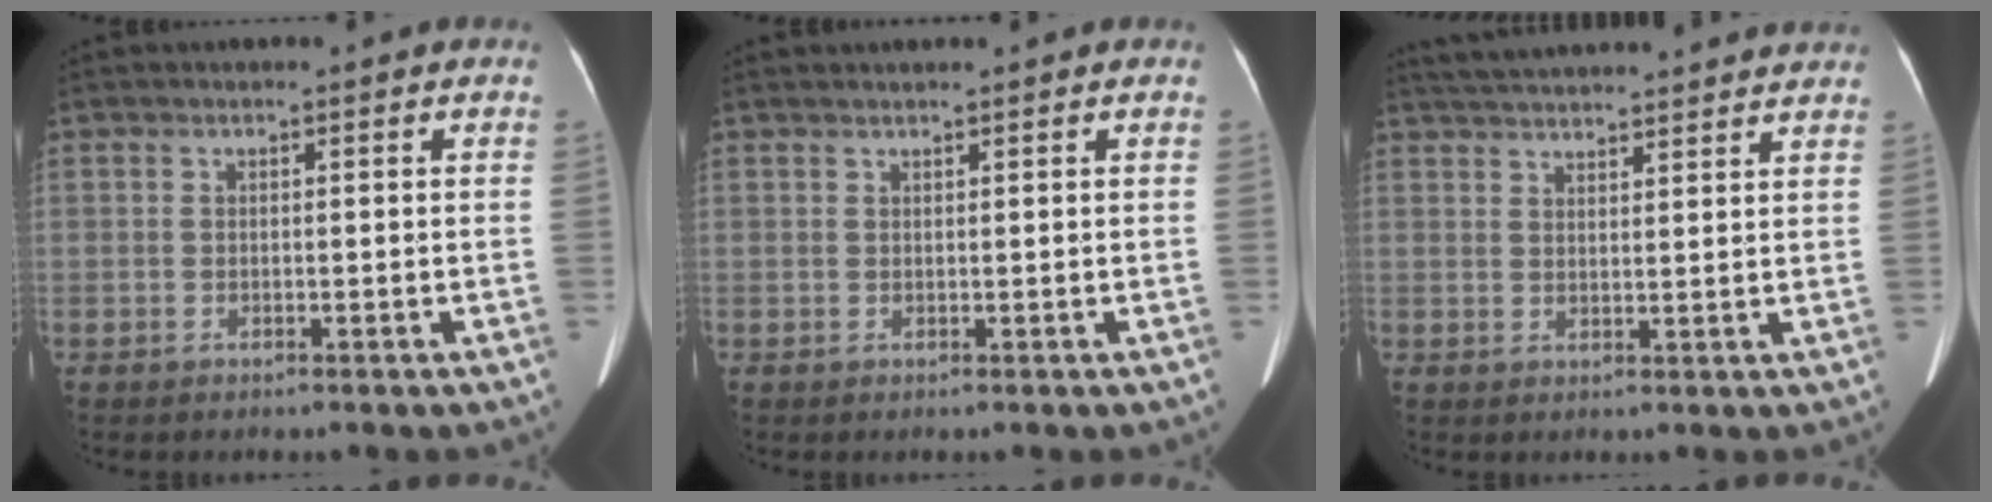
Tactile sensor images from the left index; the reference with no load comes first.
{"total": 1.2, "force": [1.1, -0.1, 0.4], "torque": [-0.008, 0.017, 0.024]}
{"total": 17.0, "force": [15.9, 1.6, 5.8], "torque": [-0.099, 0.041, 0.221]}